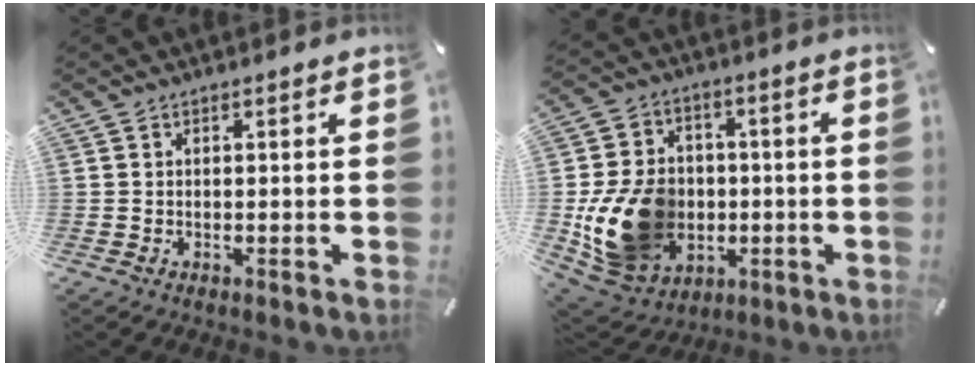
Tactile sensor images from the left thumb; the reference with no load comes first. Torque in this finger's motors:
{"motor_torque": [2.13, 2.88, 0.57, 0.07, 0.24]}